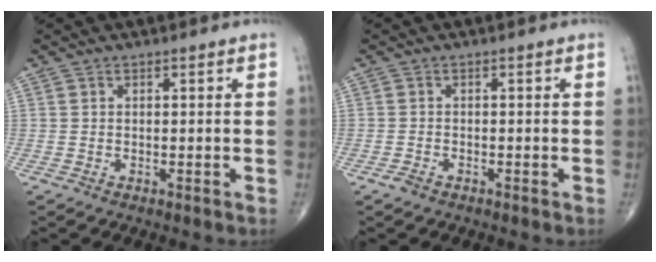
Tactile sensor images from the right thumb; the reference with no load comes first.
{"total": 1.3, "force": [-0.9, 0.7, 0.6], "torque": [-0.018, 0.000, -0.018]}